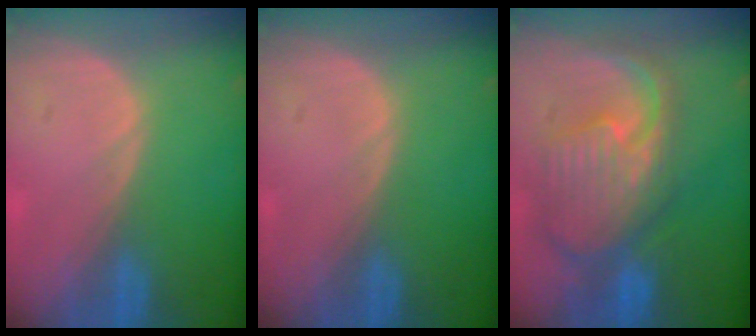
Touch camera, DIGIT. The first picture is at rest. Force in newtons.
{"total": 0.0}
{"total": 11.6, "press": 10.1, "slide": 5.8}